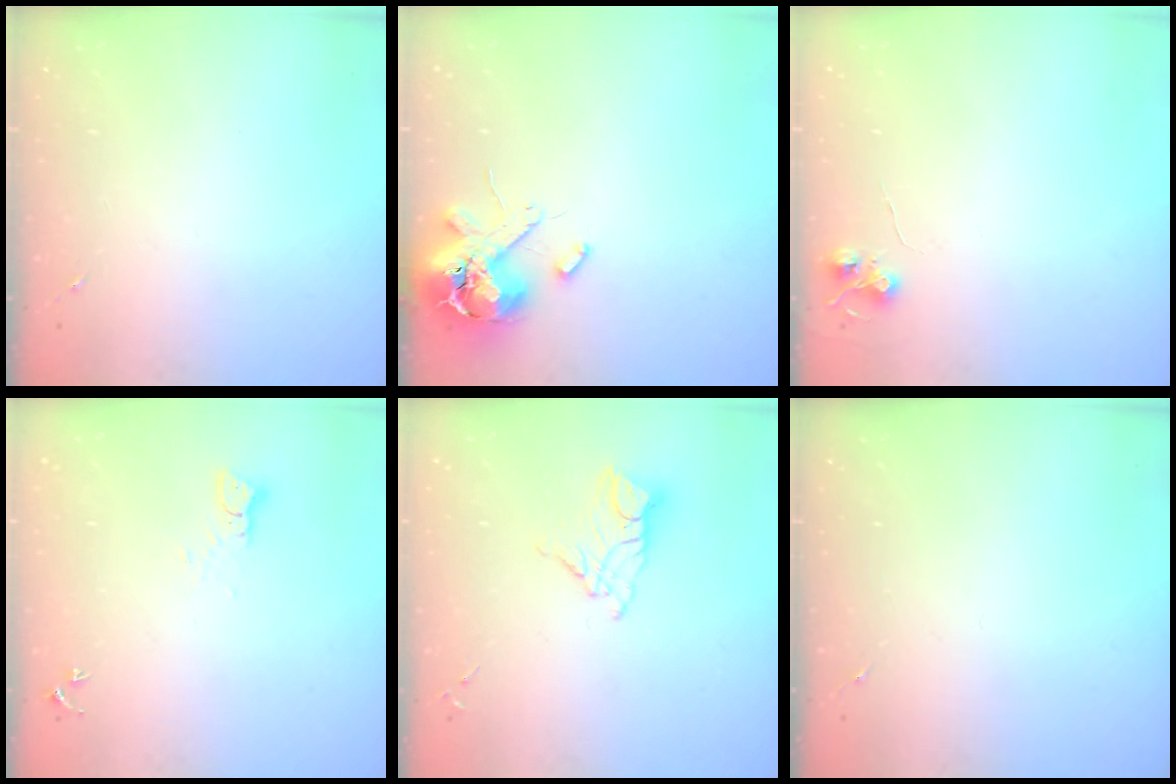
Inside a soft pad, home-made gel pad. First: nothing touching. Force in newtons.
{"total": 12.8, "press": 12.6, "slide": 2.0}
{"total": 5.5, "press": 5.5, "slide": 0.5}
{"total": 3.2, "press": 3.2, "slide": 0.4}
{"total": 10.7, "press": 10.6, "slide": 0.9}
{"total": 0.0}